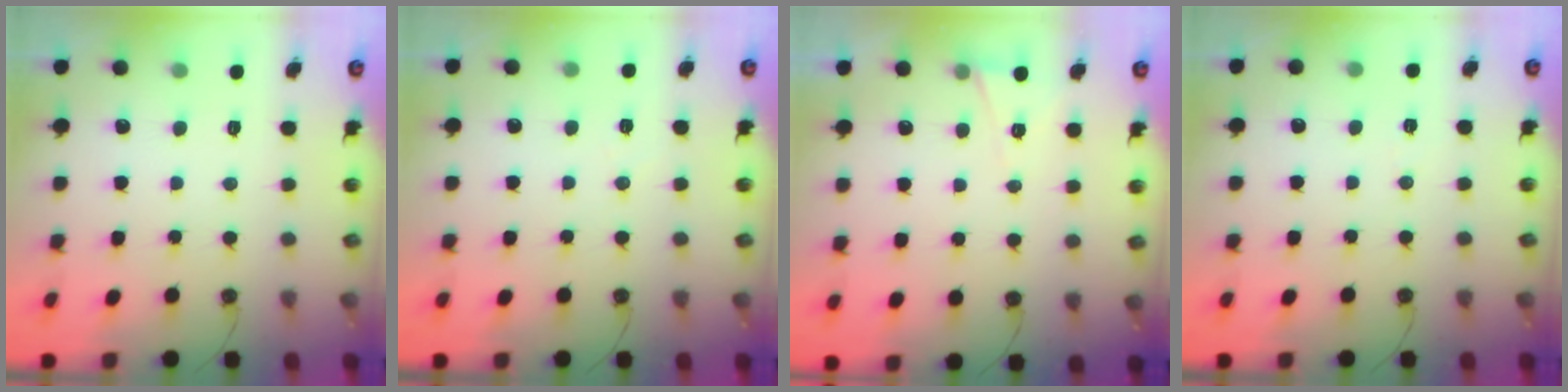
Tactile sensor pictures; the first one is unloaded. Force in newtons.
{"total": 5.7, "press": 3.8, "slide": 4.3}
{"total": 5.2, "press": 3.1, "slide": 4.2}
{"total": 2.6, "press": 1.7, "slide": 1.9}